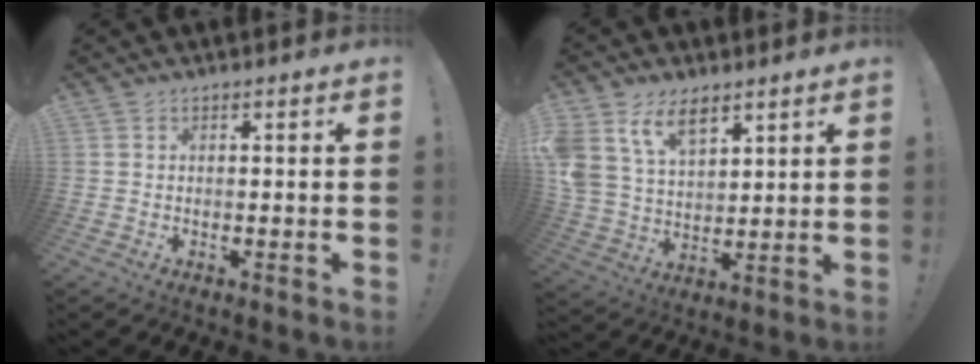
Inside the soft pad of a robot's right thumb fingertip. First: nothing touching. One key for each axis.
{"total": 13.1, "fx": 8.3, "fy": 7.5, "fz": 6.8, "tx": -0.138, "ty": -0.039, "tz": 0.160}